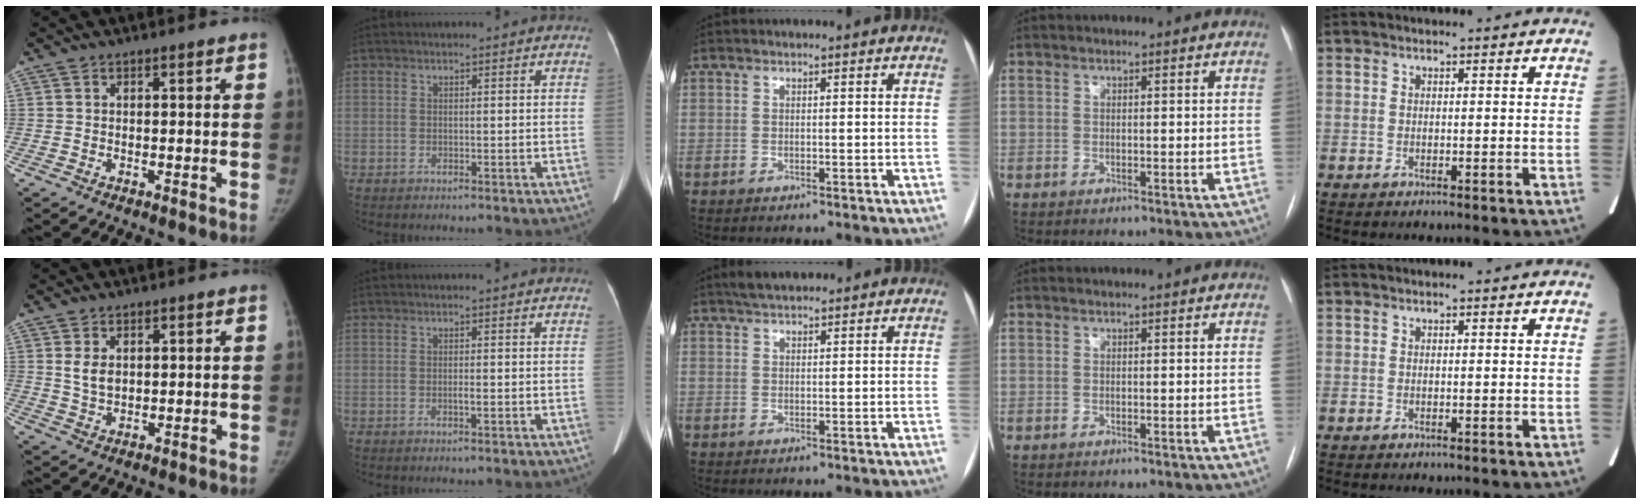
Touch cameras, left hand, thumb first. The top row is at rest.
{"thumb": {"total": 3.5, "force": [1.1, 2.3, 2.4], "torque": [-0.037, -0.008, 0.026]}, "index": {"total": 0.7, "force": [-0.2, -0.1, 0.7], "torque": [-0.019, 0.001, -0.003]}, "middle": {"total": 3.6, "force": [3.0, 1.1, 1.6], "torque": [-0.027, 0.020, 0.052]}}